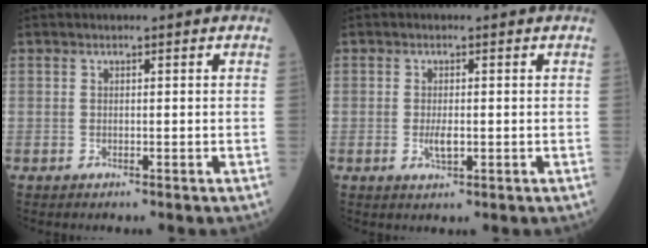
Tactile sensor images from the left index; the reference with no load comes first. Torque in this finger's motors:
{"motor_torque": [0.72, 0.05, 0.36, 0.08]}